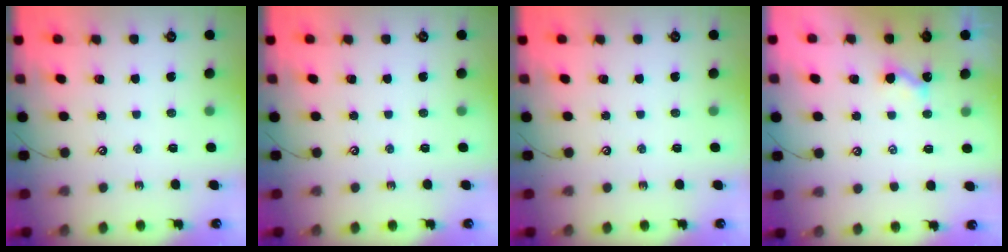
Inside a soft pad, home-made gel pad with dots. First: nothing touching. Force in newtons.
{"total": 0.0}
{"total": 0.0}
{"total": 3.2, "press": 3.2, "slide": 0.1}